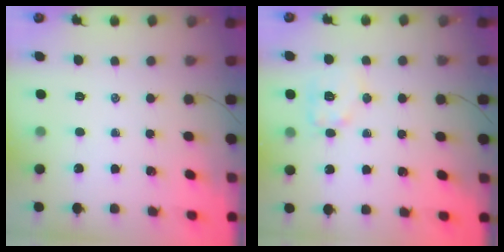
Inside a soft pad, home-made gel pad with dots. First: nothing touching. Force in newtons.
{"total": 8.9, "press": 8.9, "slide": 0.7}